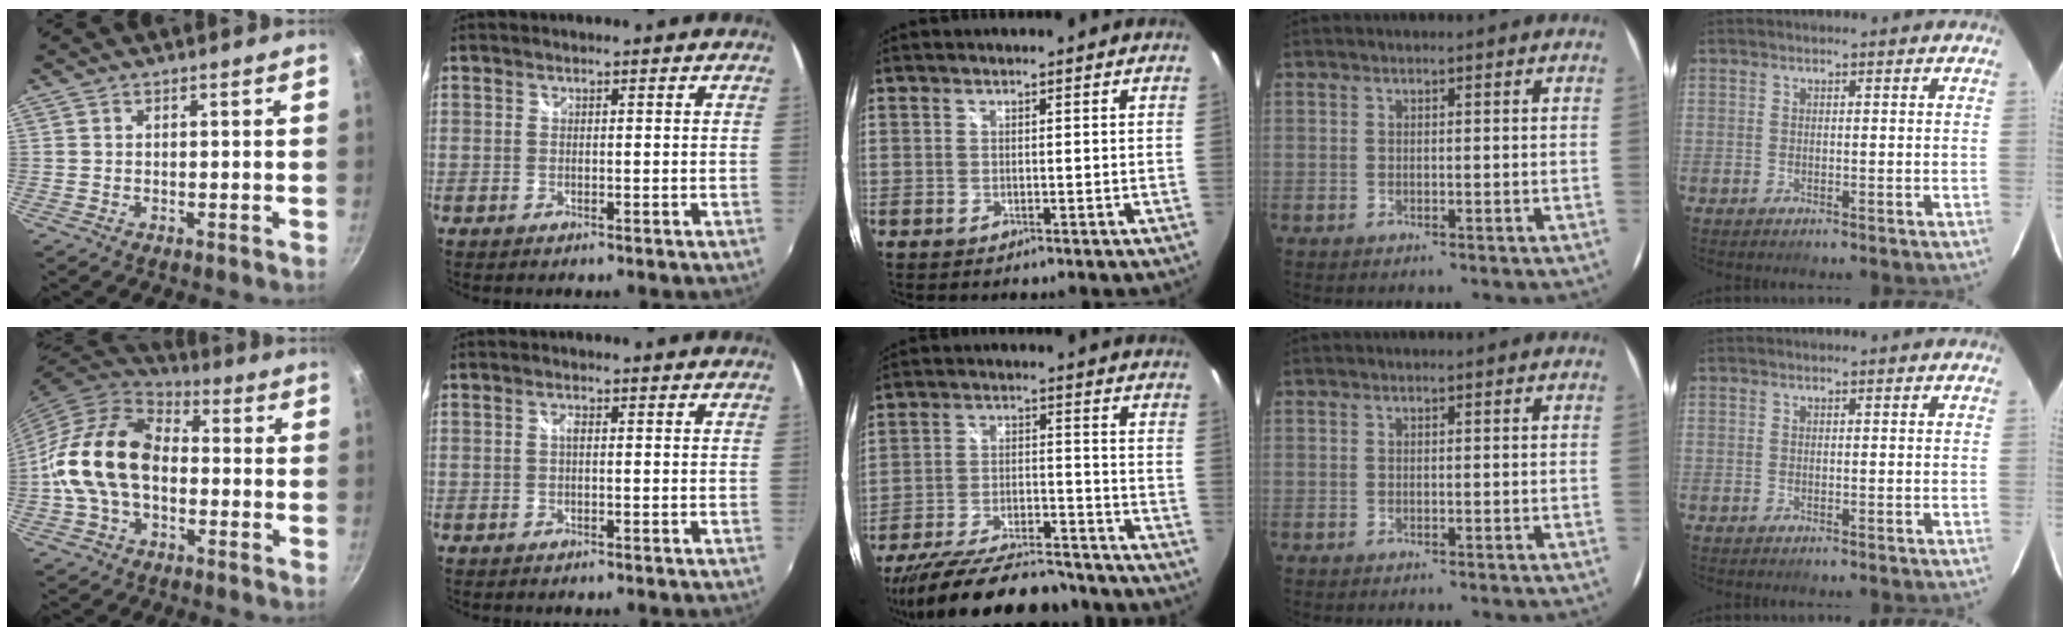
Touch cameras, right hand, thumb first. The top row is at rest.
{"thumb": {"total": 16.7, "force": [-1.4, 11.3, 12.2], "torque": [-0.202, 0.039, -0.040]}, "index": {"total": 1.0, "force": [0.0, 0.3, 0.9], "torque": [-0.017, 0.004, -0.003]}, "middle": {"total": 23.4, "force": [-20.0, 6.1, 10.5], "torque": [-0.199, -0.026, -0.291]}}